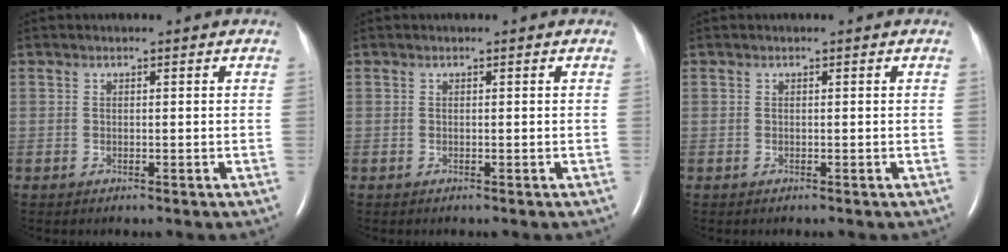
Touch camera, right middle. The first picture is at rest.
{"total": 0.0}
{"total": 0.0}